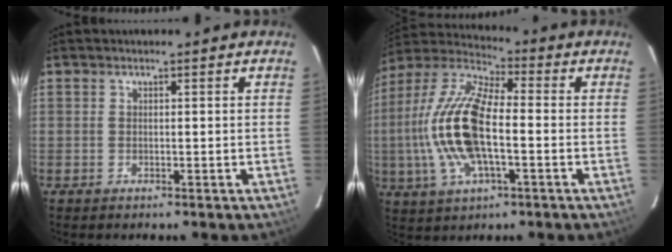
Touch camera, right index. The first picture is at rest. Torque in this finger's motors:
{"motor_torque": [2.14, 0.00, 1.05, 0.21]}